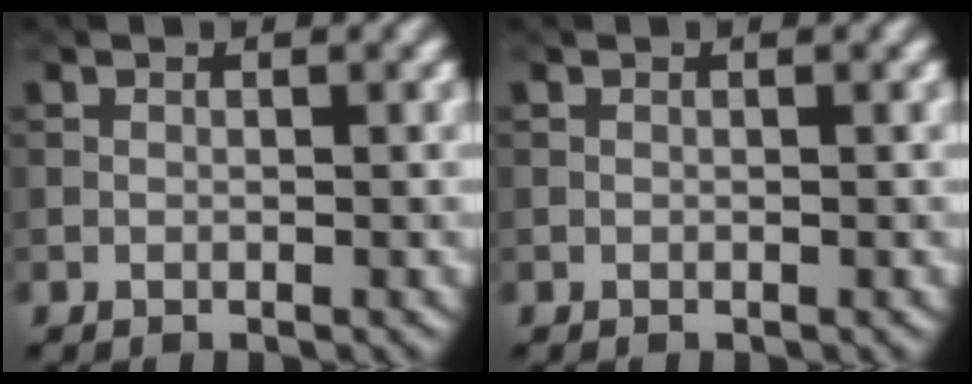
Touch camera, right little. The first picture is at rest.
{"total": 0.0}